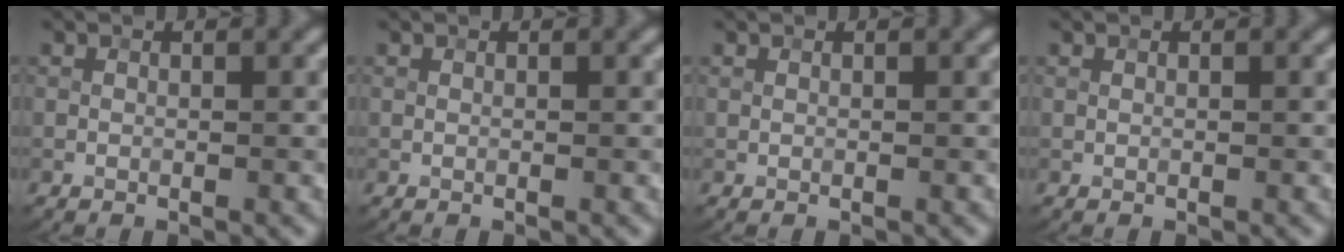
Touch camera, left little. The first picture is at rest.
{"total": 0.0}
{"total": 0.0}
{"total": 0.0}